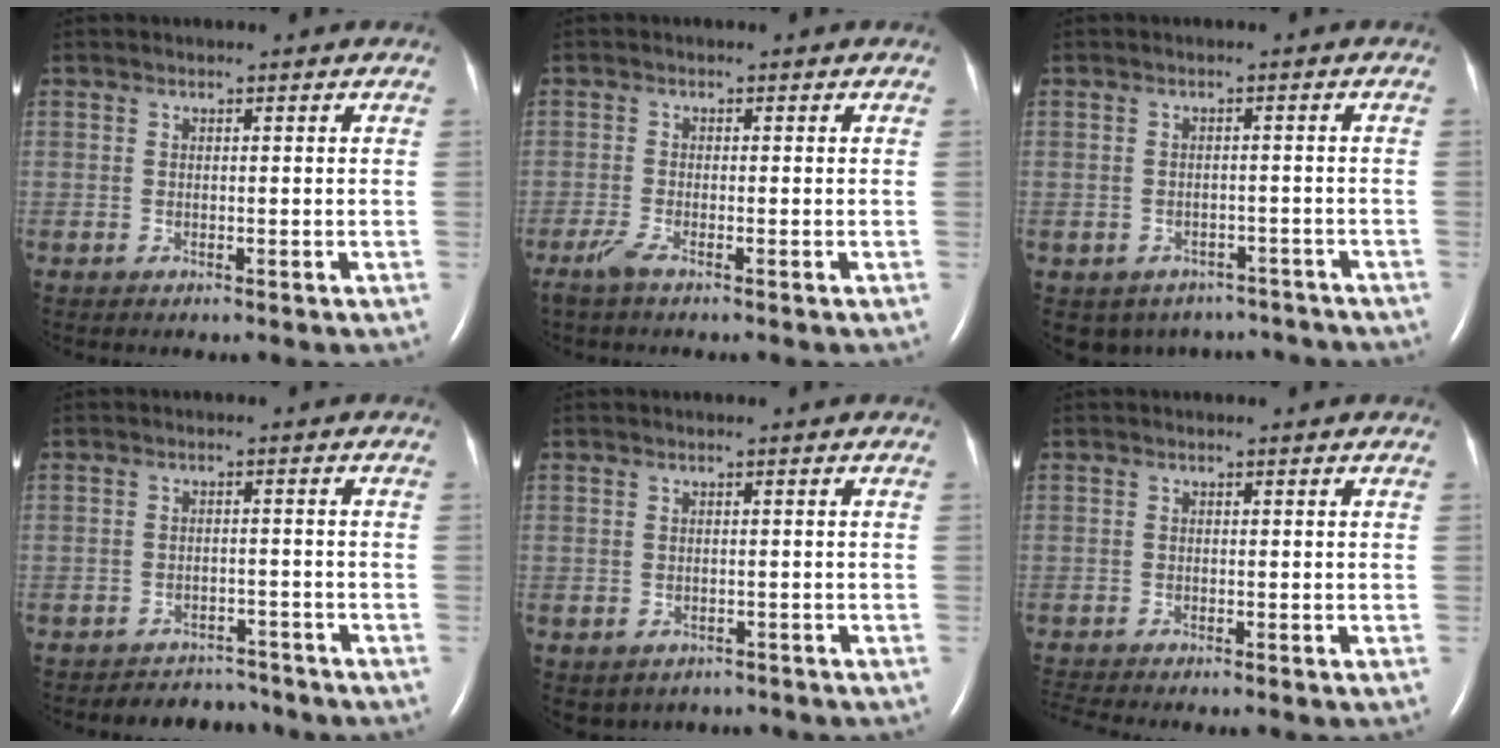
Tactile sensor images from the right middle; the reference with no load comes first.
{"total": 1.9, "force": [-1.4, 0.0, 1.2], "torque": [-0.040, -0.007, -0.034]}
{"total": 8.5, "force": [-7.2, 4.5, 0.9], "torque": [-0.011, 0.014, -0.077]}
{"total": 5.2, "force": [-4.8, 1.9, -1.1], "torque": [0.017, 0.017, -0.066]}
{"total": 4.9, "force": [-3.7, 3.0, 1.1], "torque": [-0.014, 0.012, -0.041]}
{"total": 2.3, "force": [-2.1, -0.7, 0.4], "torque": [-0.018, -0.013, -0.041]}